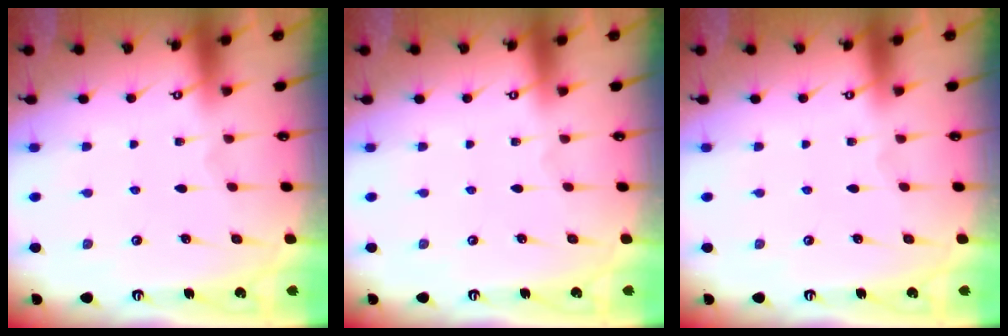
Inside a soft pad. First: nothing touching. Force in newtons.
{"total": 0.0}
{"total": 0.0}